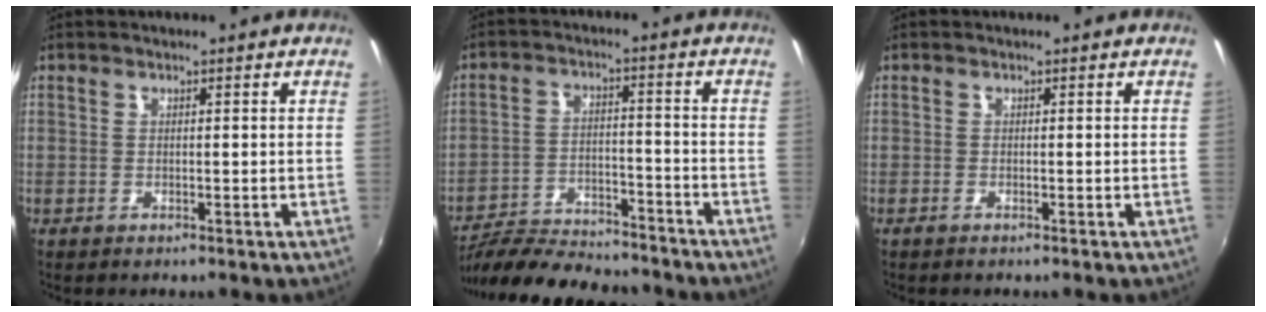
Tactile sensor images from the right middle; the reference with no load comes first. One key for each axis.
{"total": 16.9, "fx": -15.1, "fy": 3.8, "fz": 6.6, "tx": -0.142, "ty": -0.014, "tz": -0.235}
{"total": 0.6, "fx": -0.5, "fy": 0.0, "fz": 0.3, "tx": -0.005, "ty": -0.003, "tz": -0.012}